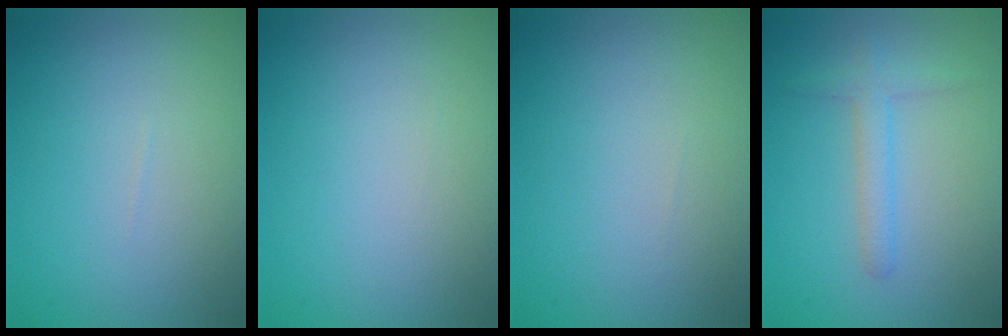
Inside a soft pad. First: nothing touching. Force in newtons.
{"total": 0.0}
{"total": 0.0}
{"total": 2.0, "press": 2.0, "slide": 0.1}